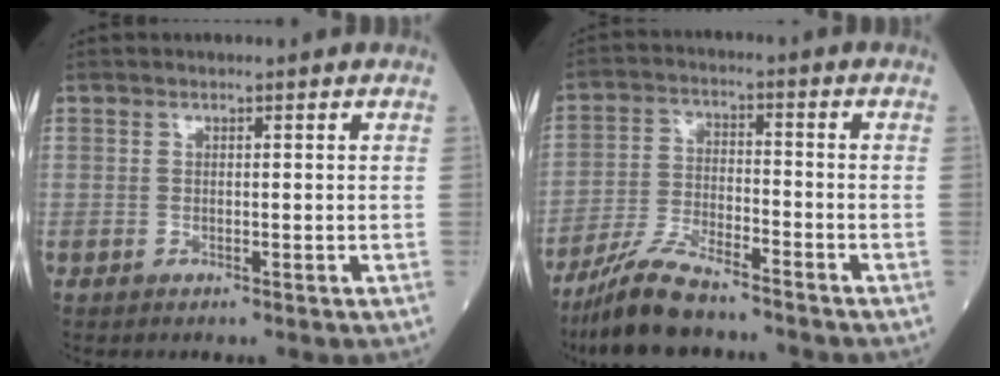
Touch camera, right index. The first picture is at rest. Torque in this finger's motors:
{"motor_torque": [0.60, -0.66, 0.13, 0.09]}